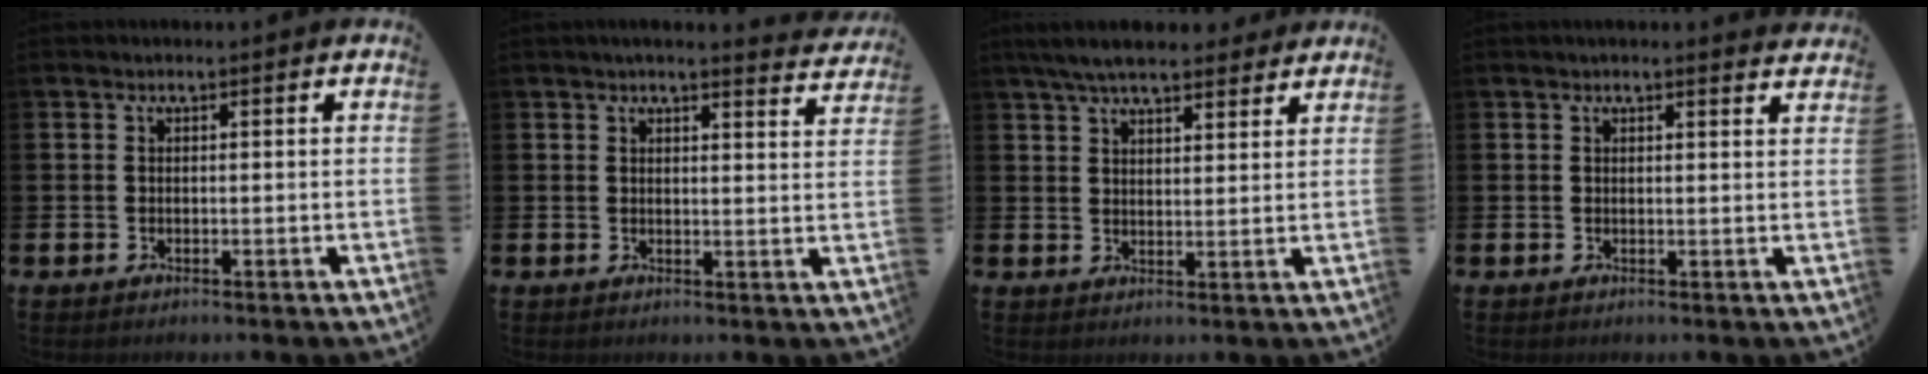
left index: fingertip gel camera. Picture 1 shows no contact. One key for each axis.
{"total": 3.3, "fx": 3.2, "fy": -0.1, "fz": 0.7, "tx": -0.011, "ty": -0.017, "tz": 0.056}
{"total": 6.5, "fx": 6.0, "fy": 1.4, "fz": 2.2, "tx": -0.058, "ty": -0.013, "tz": 0.110}
{"total": 1.5, "fx": 1.5, "fy": -0.1, "fz": 0.1, "tx": -0.004, "ty": -0.006, "tz": 0.028}